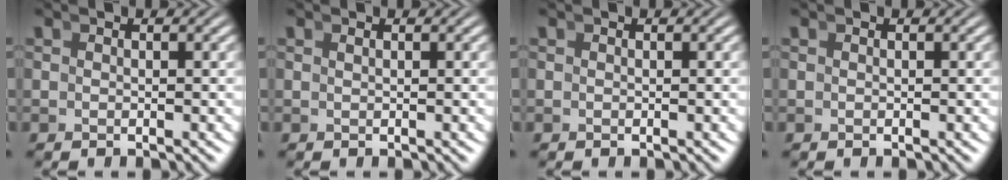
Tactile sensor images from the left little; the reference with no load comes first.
{"total": 0.5, "force": [0.1, -0.5, 0.0], "torque": [0.003, 0.001, 0.005]}
{"total": 0.0}
{"total": 0.0}